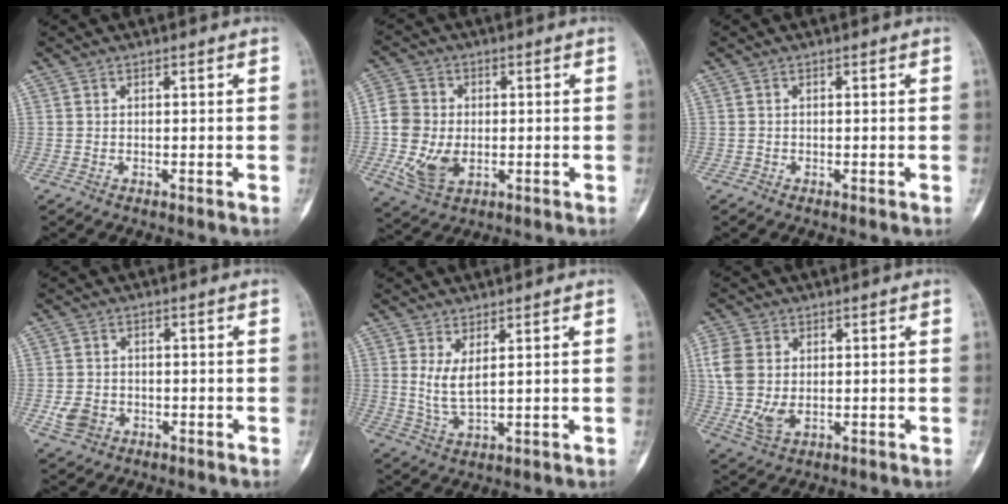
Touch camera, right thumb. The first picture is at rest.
{"total": 9.7, "force": [-1.1, 6.9, 6.7], "torque": [-0.128, 0.001, -0.019]}
{"total": 0.0}
{"total": 4.1, "force": [-1.2, 3.4, 1.8], "torque": [-0.024, 0.005, -0.016]}
{"total": 4.6, "force": [1.5, 1.5, 4.1], "torque": [-0.081, -0.019, 0.040]}
{"total": 8.3, "force": [0.9, 5.8, 5.9], "torque": [-0.126, -0.002, 0.023]}